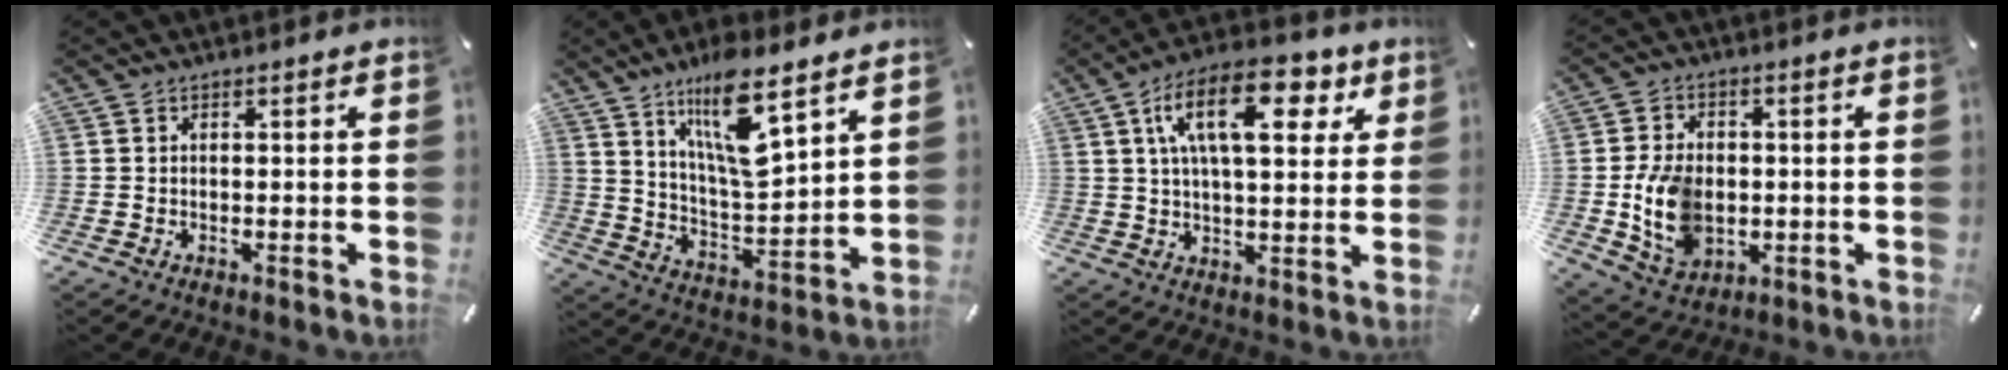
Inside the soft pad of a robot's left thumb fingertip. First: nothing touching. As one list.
[{"total": 14.9, "force": [10.0, 4.2, 10.2], "torque": [-0.190, -0.044, 0.172]}, {"total": 16.8, "force": [7.1, 7.9, 13.0], "torque": [-0.214, -0.004, 0.115]}, {"total": 11.6, "force": [-1.1, 8.8, 7.6], "torque": [-0.162, 0.005, -0.017]}]